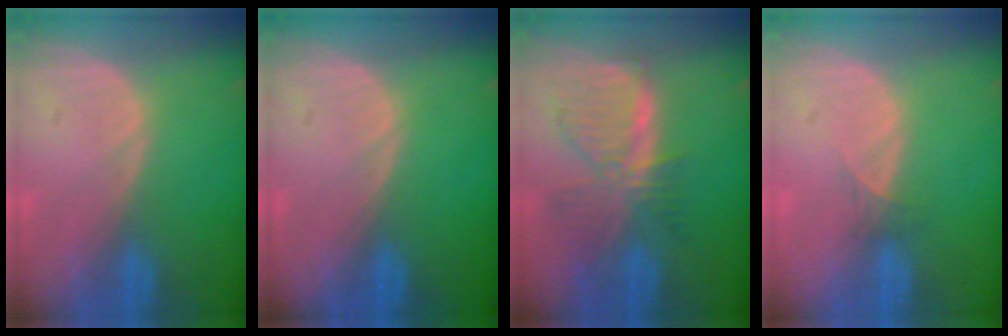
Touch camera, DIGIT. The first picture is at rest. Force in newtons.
{"total": 0.0}
{"total": 7.7, "press": 6.9, "slide": 3.4}
{"total": 1.3, "press": 1.0, "slide": 0.8}